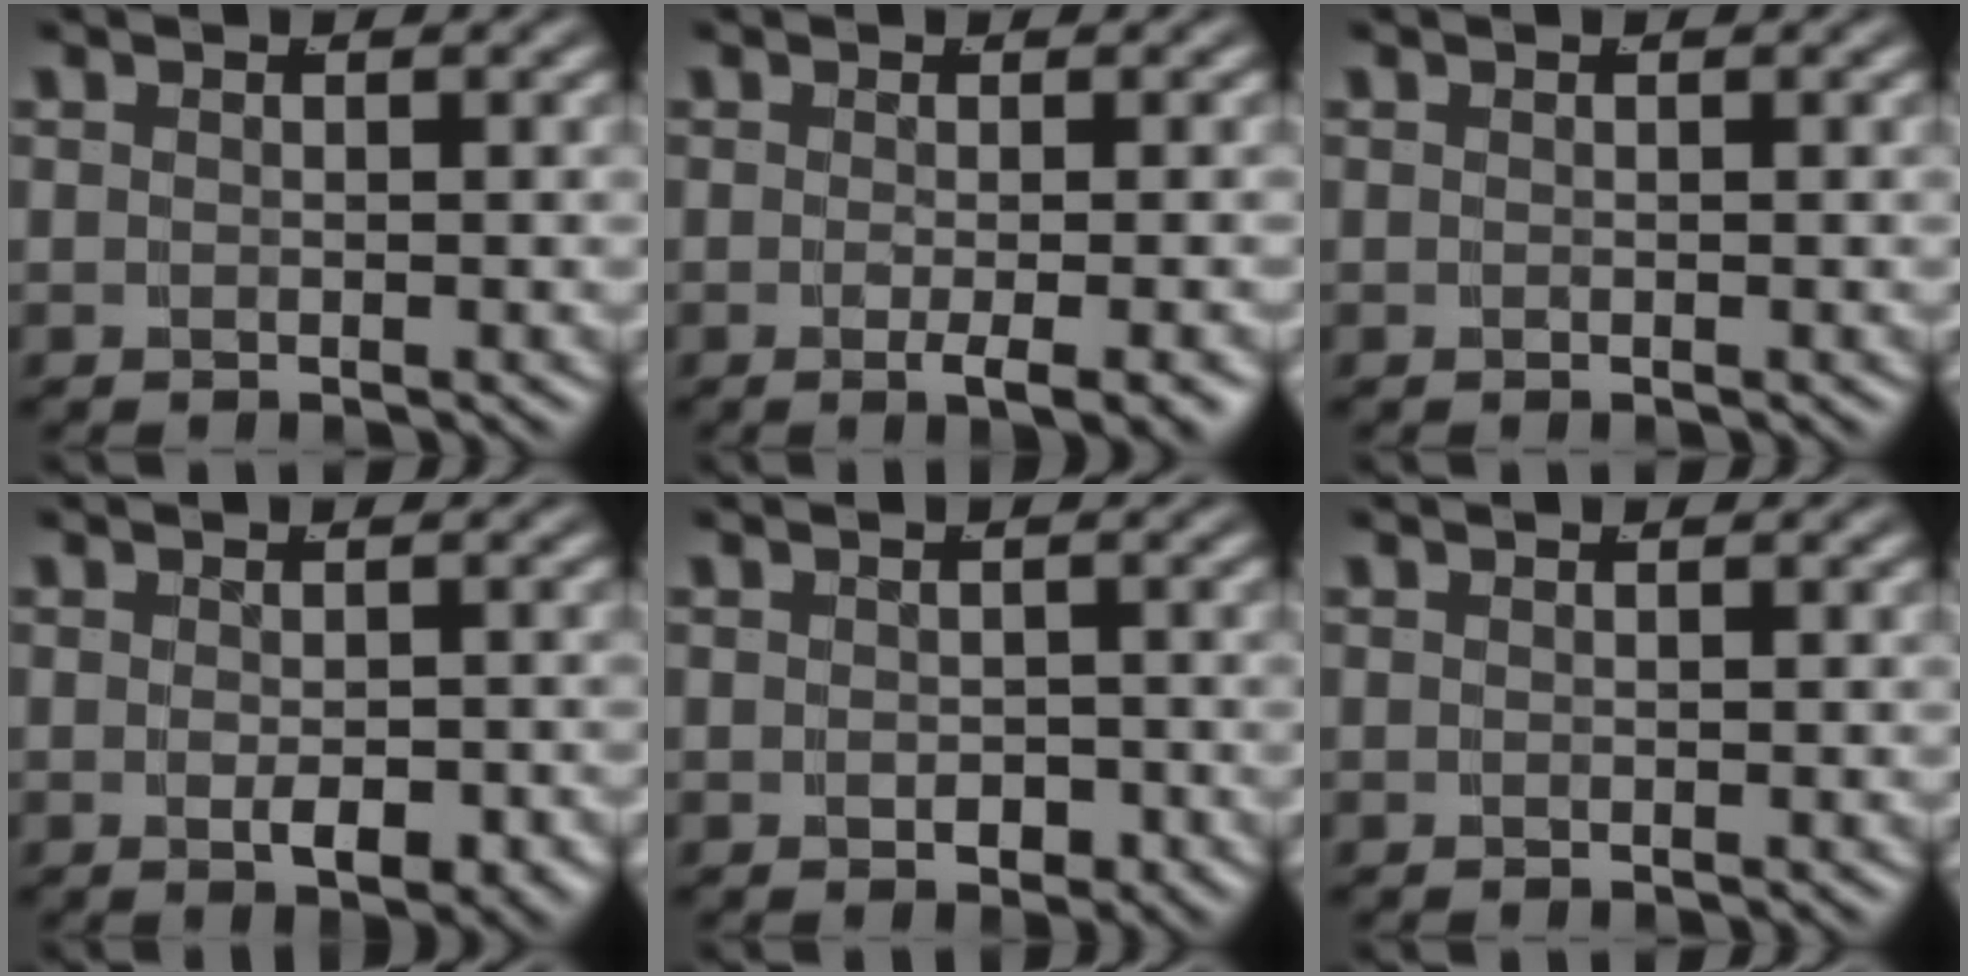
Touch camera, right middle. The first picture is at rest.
{"total": 2.8, "force": [-1.5, -0.1, 2.4], "torque": [-0.038, -0.009, -0.018]}
{"total": 0.0}
{"total": 2.4, "force": [-0.9, 0.8, 2.0], "torque": [-0.032, -0.015, -0.008]}
{"total": 1.1, "force": [-0.6, 0.7, 0.6], "torque": [-0.007, -0.005, -0.006]}
{"total": 0.0}